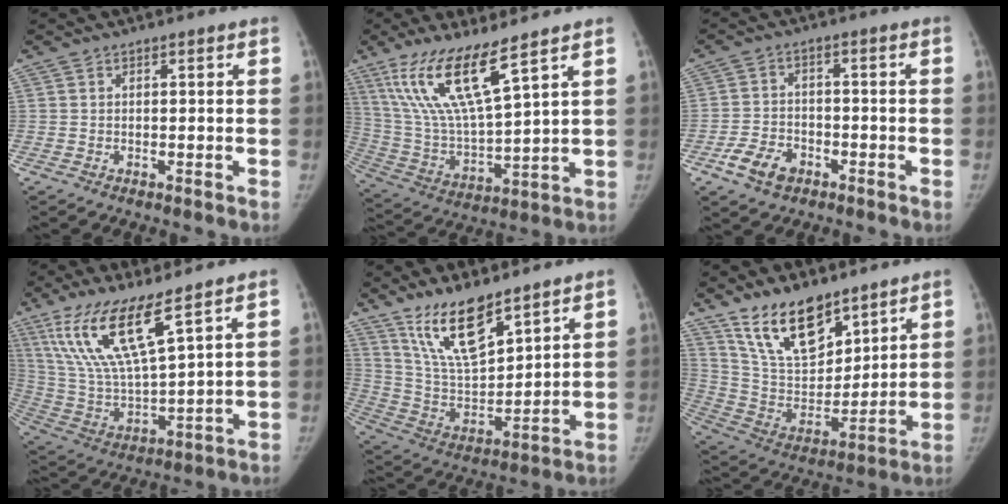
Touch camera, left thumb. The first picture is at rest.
{"total": 16.4, "force": [9.7, 3.2, 12.8], "torque": [-0.259, -0.052, 0.204]}
{"total": 6.7, "force": [-3.7, 4.4, 3.4], "torque": [-0.055, 0.018, -0.066]}
{"total": 16.0, "force": [9.3, 3.3, 12.6], "torque": [-0.259, -0.047, 0.198]}
{"total": 14.8, "force": [10.4, 4.8, 9.3], "torque": [-0.145, -0.064, 0.212]}
{"total": 17.1, "force": [12.0, 8.0, 9.2], "torque": [-0.116, -0.070, 0.234]}